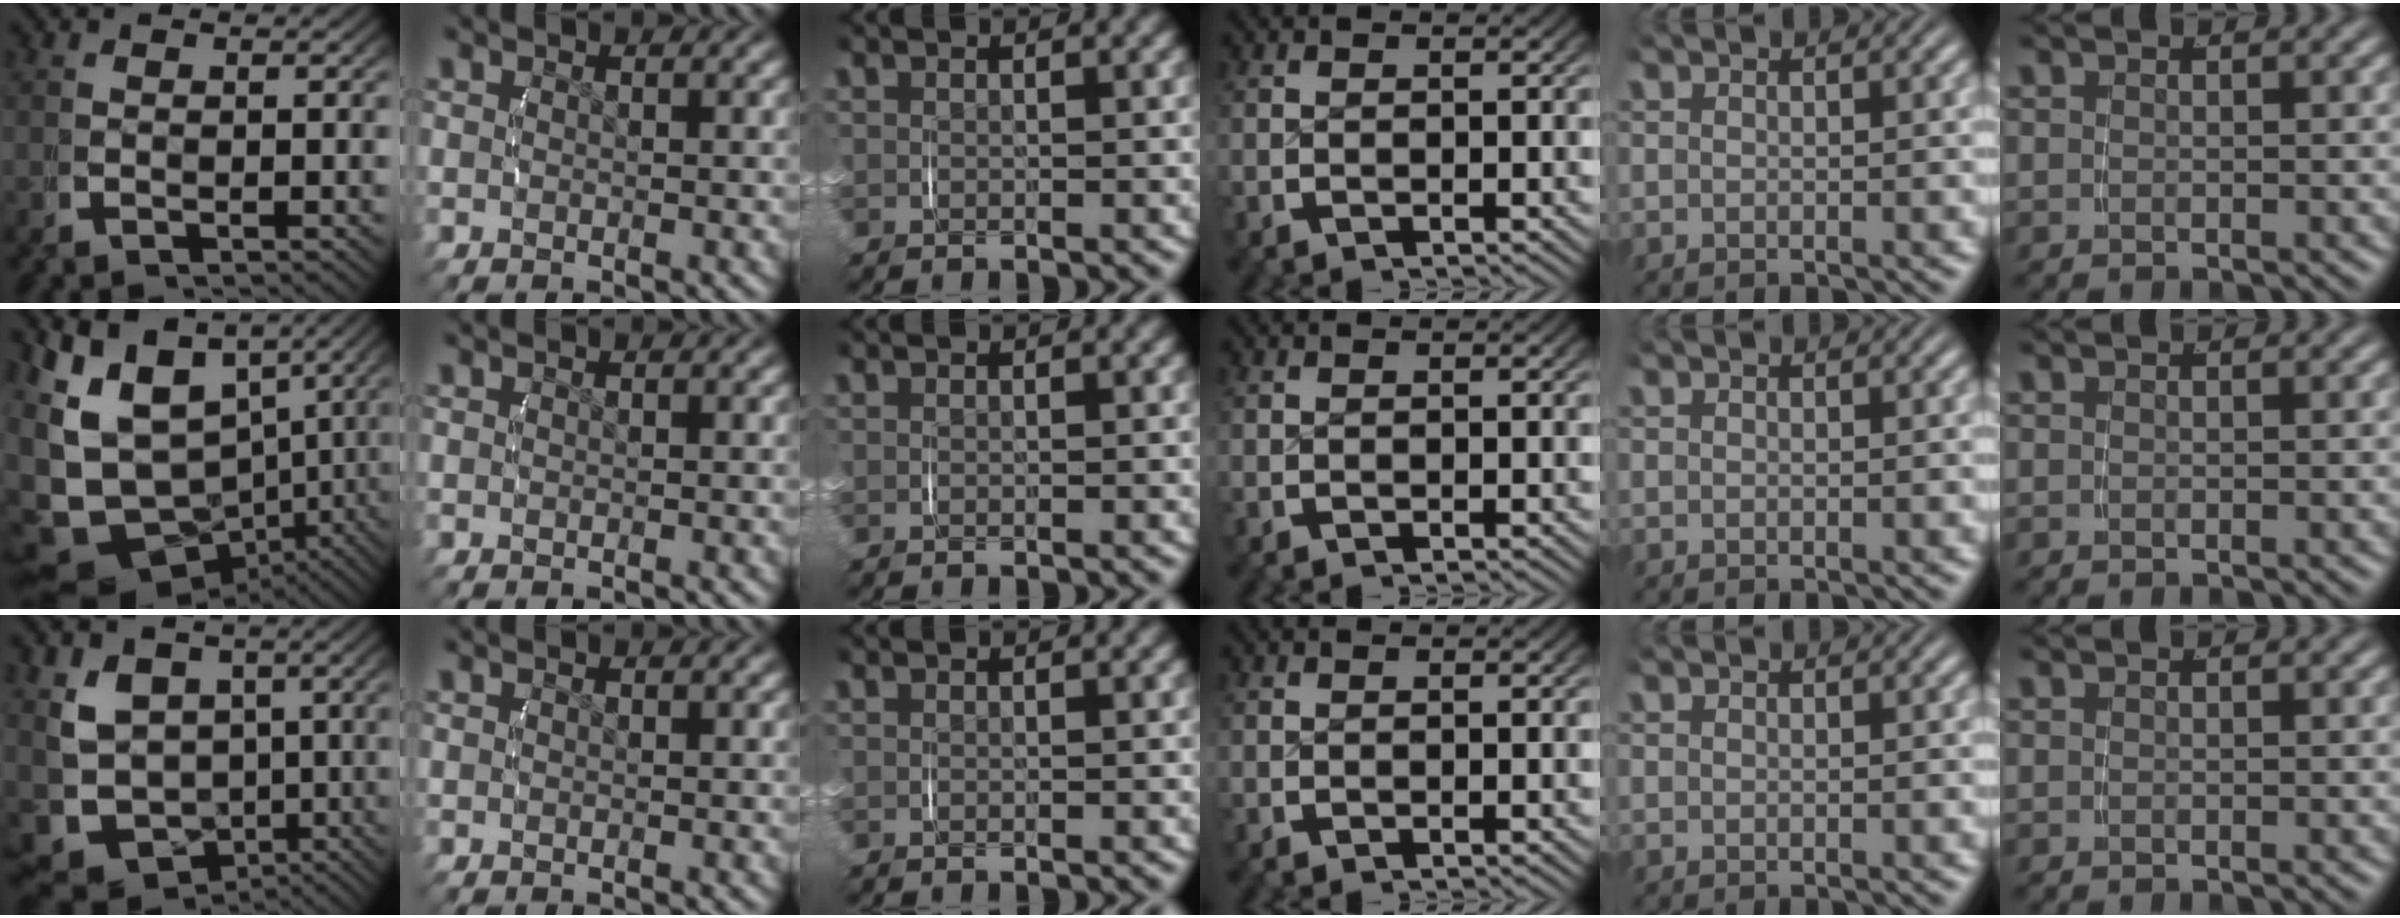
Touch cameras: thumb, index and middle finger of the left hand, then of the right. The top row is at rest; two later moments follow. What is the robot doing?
{"motion": "lift_and_place", "object": "backpack"}